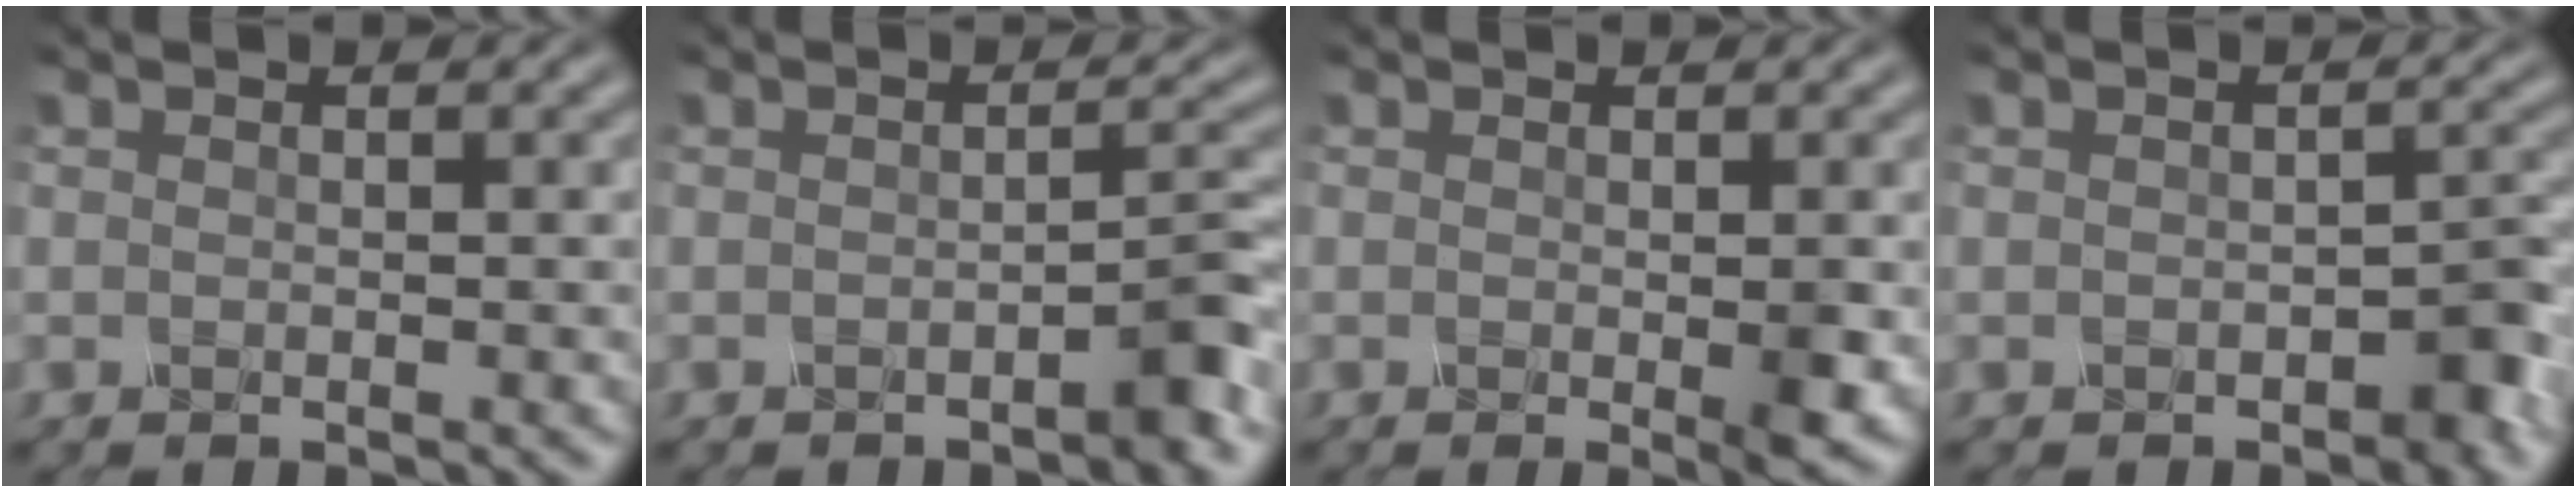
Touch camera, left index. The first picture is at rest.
{"total": 2.5, "force": [-1.9, 0.2, 1.6], "torque": [-0.024, 0.009, -0.031]}
{"total": 2.2, "force": [-0.6, 0.3, 2.1], "torque": [-0.049, -0.008, 0.000]}
{"total": 2.3, "force": [-1.6, 0.6, 1.5], "torque": [-0.027, 0.007, -0.018]}